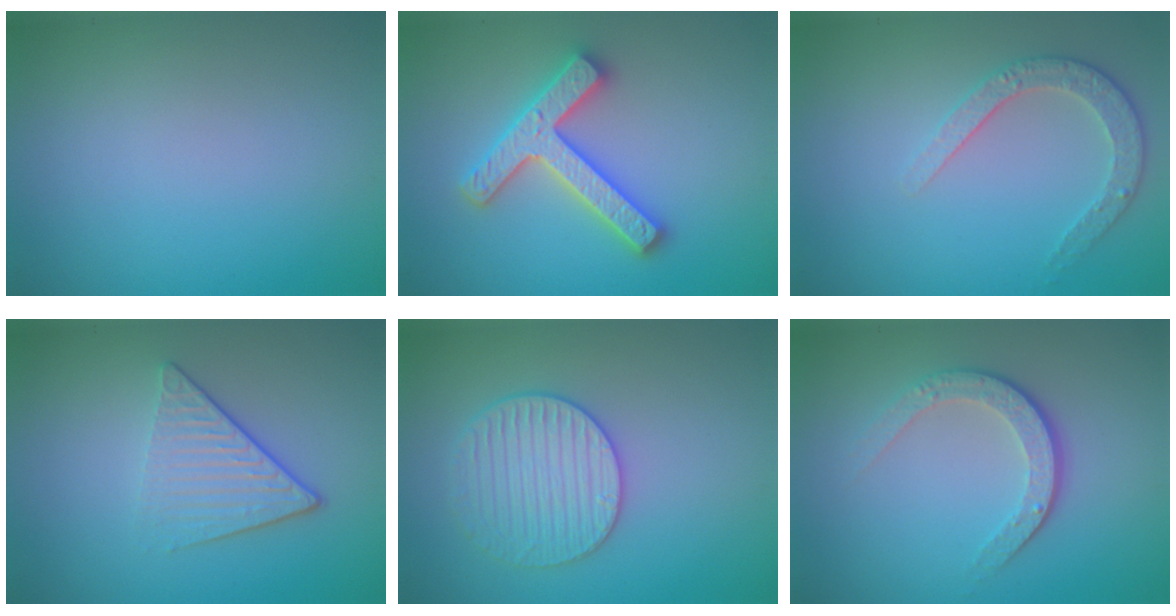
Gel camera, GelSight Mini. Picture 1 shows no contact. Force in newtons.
{"total": 4.5, "press": 4.4, "slide": 0.8}
{"total": 2.6, "press": 2.5, "slide": 0.8}
{"total": 4.1, "press": 2.9, "slide": 2.8}
{"total": 3.6, "press": 3.5, "slide": 0.8}
{"total": 3.5, "press": 2.6, "slide": 2.4}